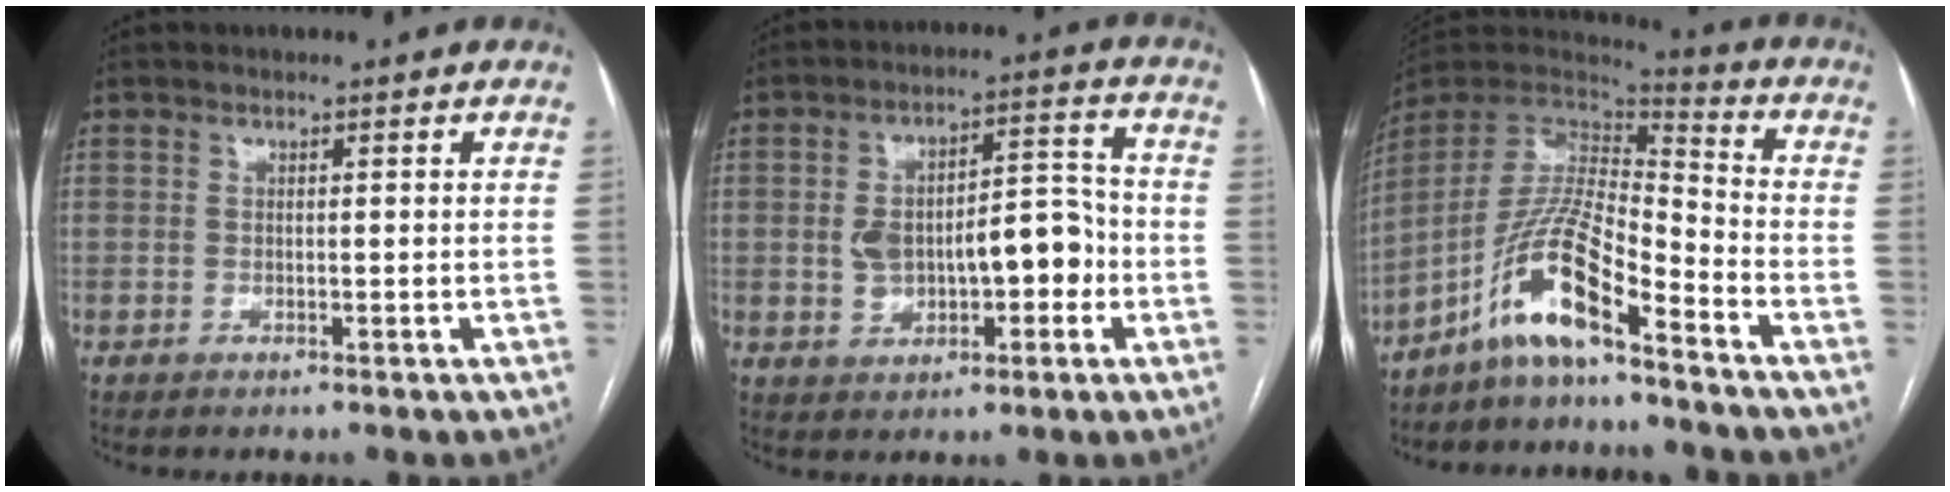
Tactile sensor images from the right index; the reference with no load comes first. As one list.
[{"total": 10.8, "force": [-1.5, 5.1, 9.4], "torque": [-0.152, 0.035, -0.013]}, {"total": 12.1, "force": [-8.1, 1.6, 8.8], "torque": [-0.177, 0.012, -0.155]}]